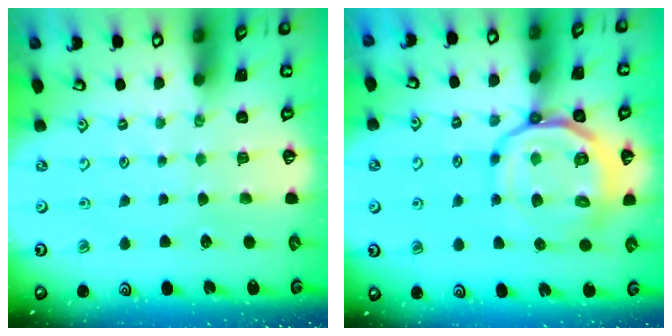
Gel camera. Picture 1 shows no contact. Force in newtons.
{"total": 16.7, "press": 16.5, "slide": 2.6}